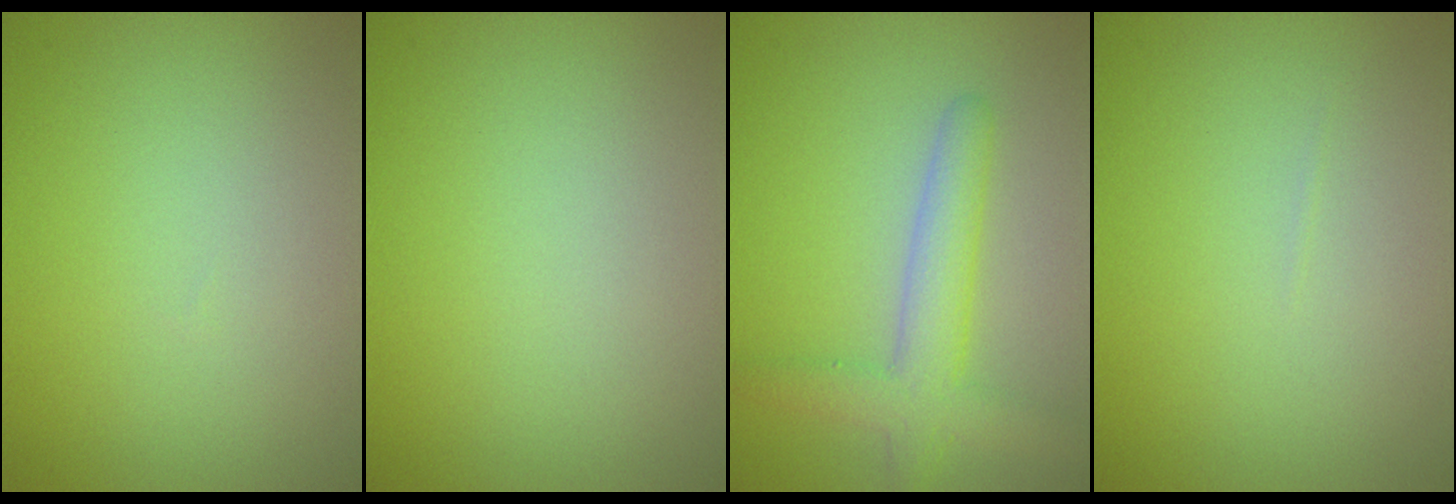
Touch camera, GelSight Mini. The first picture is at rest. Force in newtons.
{"total": 0.0}
{"total": 4.0, "press": 4.0, "slide": 0.3}
{"total": 0.0}